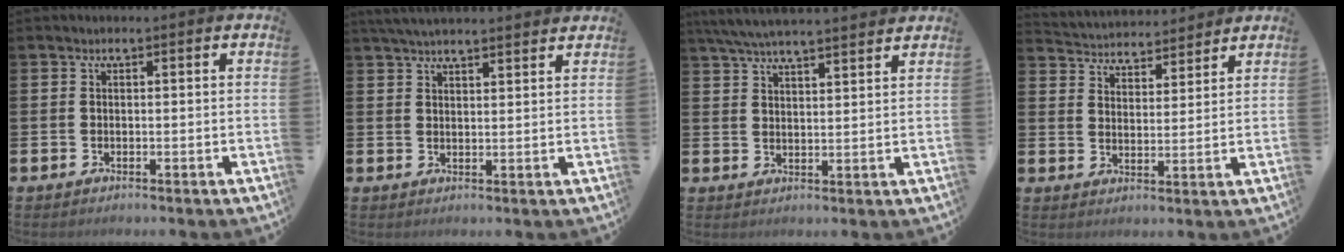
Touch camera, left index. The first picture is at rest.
{"total": 4.1, "force": [3.9, 0.3, 1.0], "torque": [-0.023, -0.012, 0.072]}
{"total": 5.9, "force": [5.7, 0.2, 1.8], "torque": [-0.051, -0.022, 0.103]}
{"total": 4.4, "force": [4.3, 1.0, -0.3], "torque": [-0.005, -0.036, 0.072]}